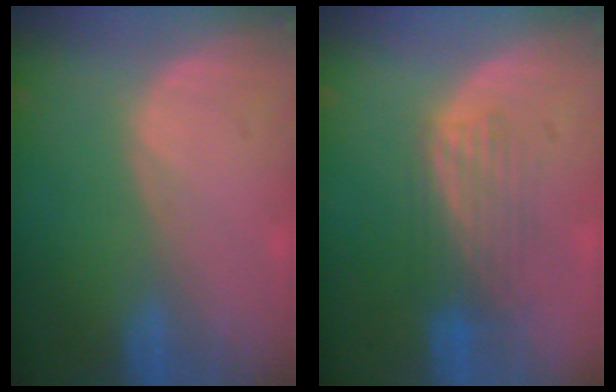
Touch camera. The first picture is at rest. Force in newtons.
{"total": 4.7, "press": 4.7, "slide": 0.3}